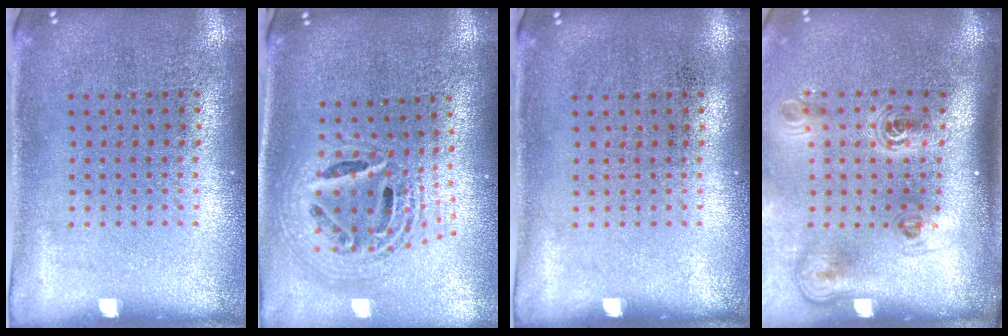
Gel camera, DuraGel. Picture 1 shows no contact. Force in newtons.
{"total": 2.3, "press": 1.7, "slide": 1.6}
{"total": 0.0}
{"total": 2.3, "press": 1.5, "slide": 1.7}